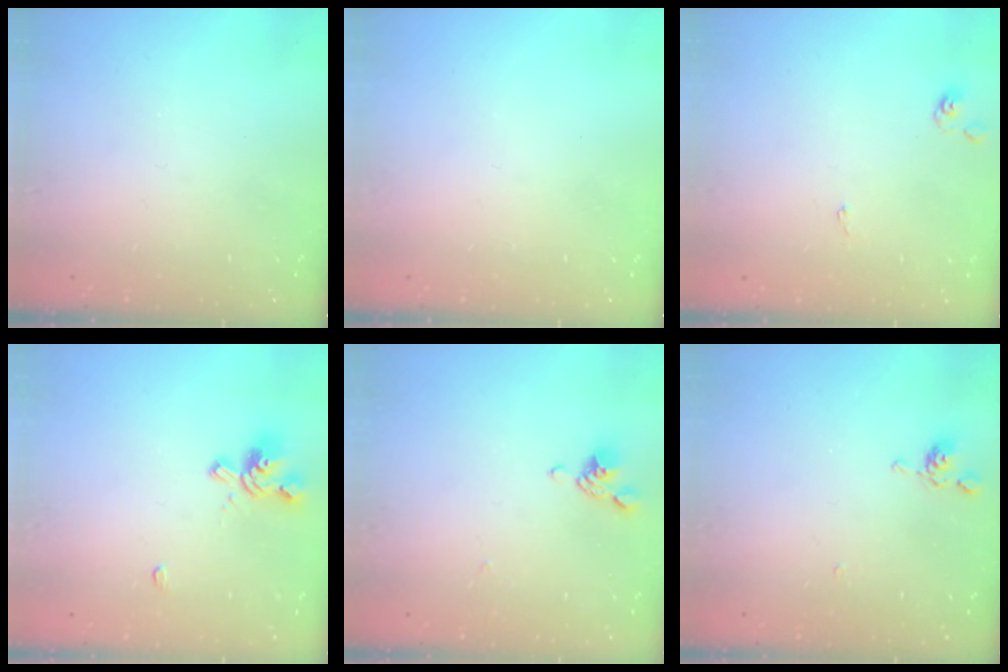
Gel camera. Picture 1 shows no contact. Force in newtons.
{"total": 0.0}
{"total": 0.0}
{"total": 1.4, "press": 0.9, "slide": 1.1}
{"total": 6.2, "press": 6.2, "slide": 0.5}
{"total": 5.7, "press": 5.7, "slide": 0.2}